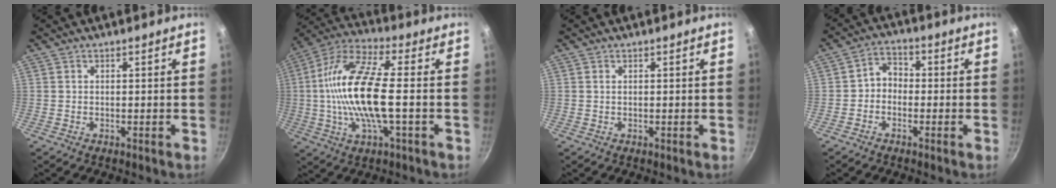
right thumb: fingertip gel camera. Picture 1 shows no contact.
{"total": 17.2, "force": [-0.9, 5.2, 16.3], "torque": [-0.323, 0.026, -0.032]}
{"total": 0.0}
{"total": 4.2, "force": [-1.1, 3.3, 2.2], "torque": [-0.019, 0.024, -0.032]}